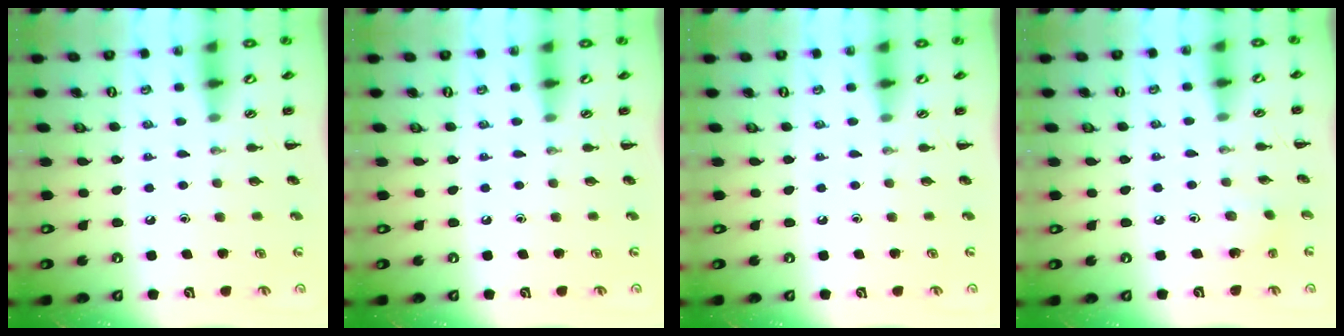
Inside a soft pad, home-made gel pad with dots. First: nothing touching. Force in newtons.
{"total": 0.0}
{"total": 0.0}
{"total": 1.8, "press": 1.6, "slide": 0.6}